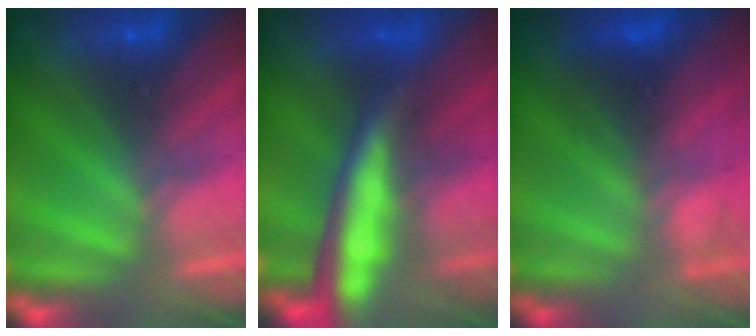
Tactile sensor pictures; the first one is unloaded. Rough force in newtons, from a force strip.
{"total": 10.8}
{"total": 3.6}